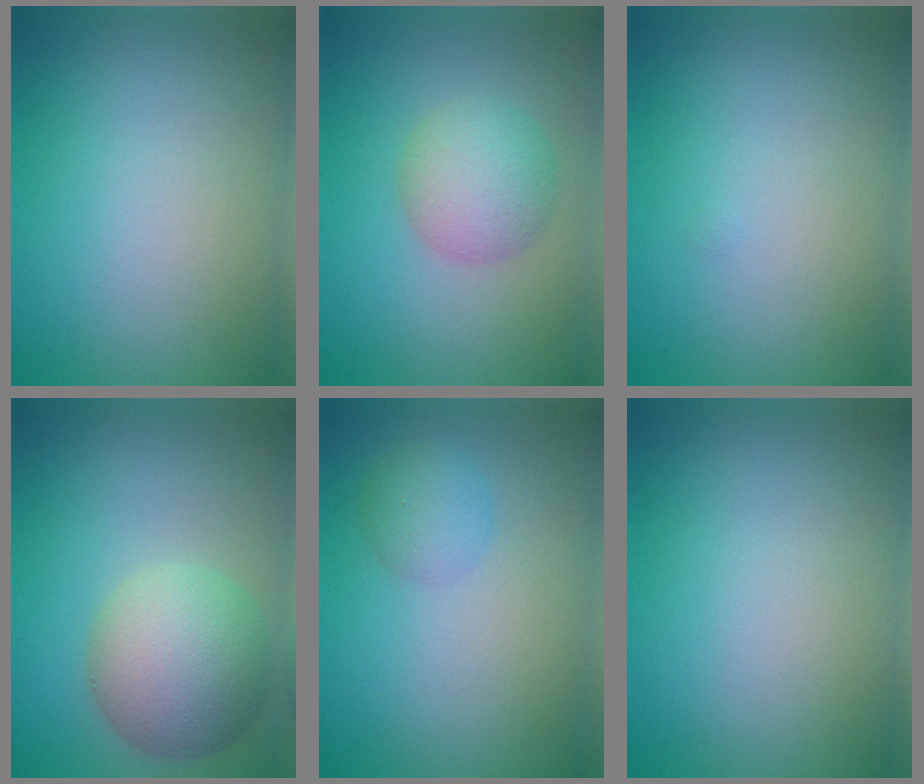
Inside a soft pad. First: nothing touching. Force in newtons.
{"total": 4.3, "press": 4.3, "slide": 0.1}
{"total": 0.0}
{"total": 7.3, "press": 7.3, "slide": 0.7}
{"total": 2.1, "press": 2.1, "slide": 0.1}
{"total": 0.0}